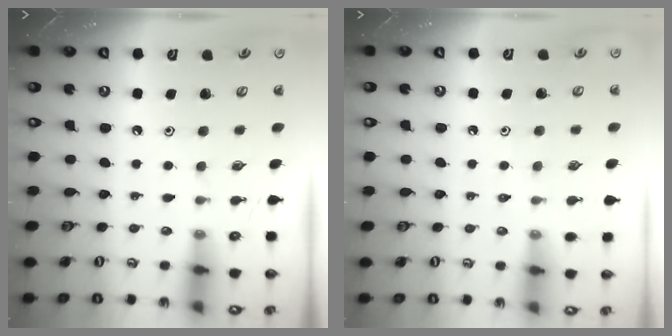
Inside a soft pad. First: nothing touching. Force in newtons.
{"total": 2.8, "press": 2.8, "slide": 0.4}